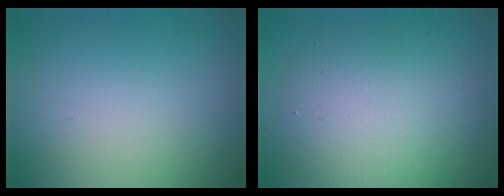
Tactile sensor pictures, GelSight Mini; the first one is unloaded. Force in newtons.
{"total": 5.8, "press": 5.8, "slide": 0.4}